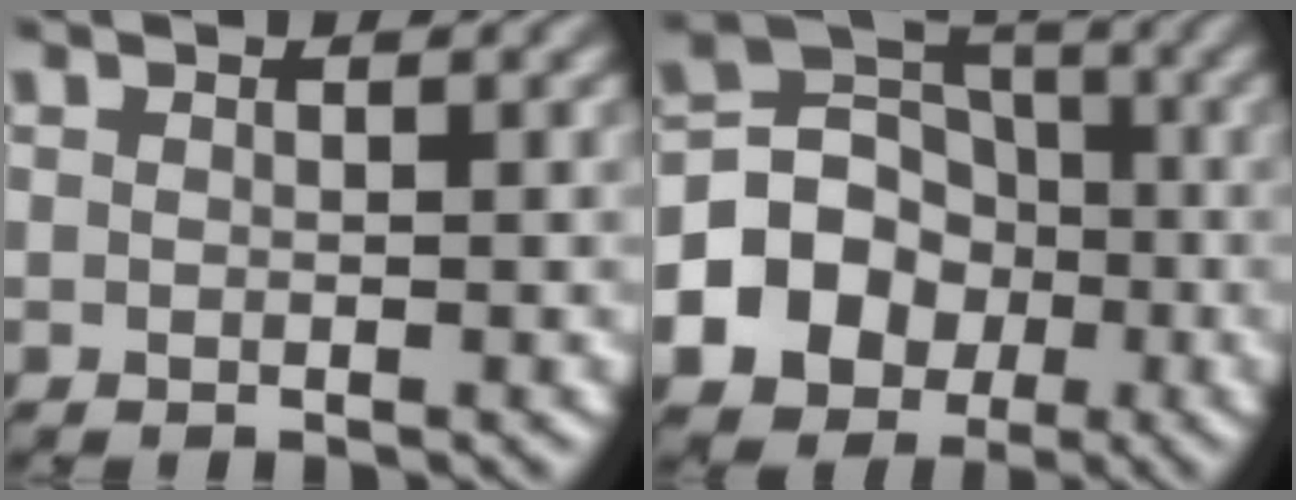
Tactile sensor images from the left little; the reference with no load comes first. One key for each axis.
{"total": 9.2, "fx": -2.6, "fy": 8.0, "fz": 3.7, "tx": -0.057, "ty": 0.004, "tz": -0.073}